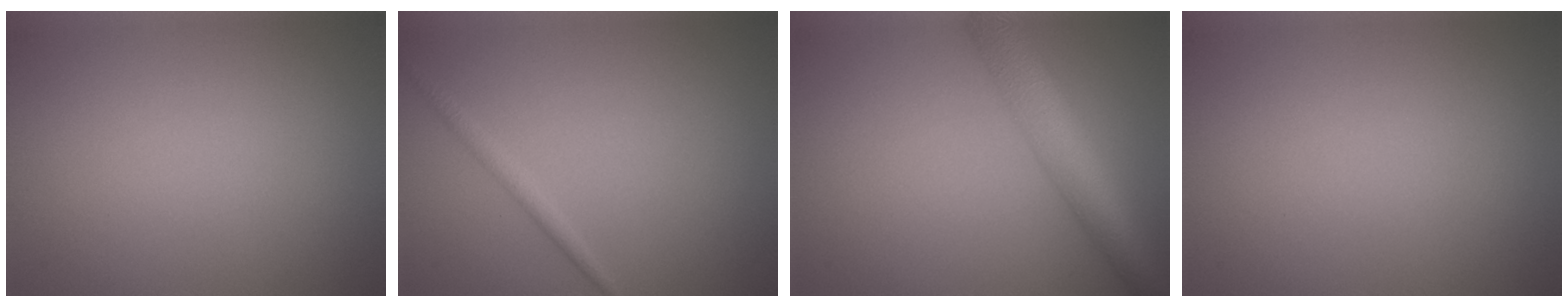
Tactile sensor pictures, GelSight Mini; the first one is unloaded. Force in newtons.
{"total": 1.2, "press": 1.2, "slide": 0.0}
{"total": 6.2, "press": 6.2, "slide": 0.2}
{"total": 0.0}